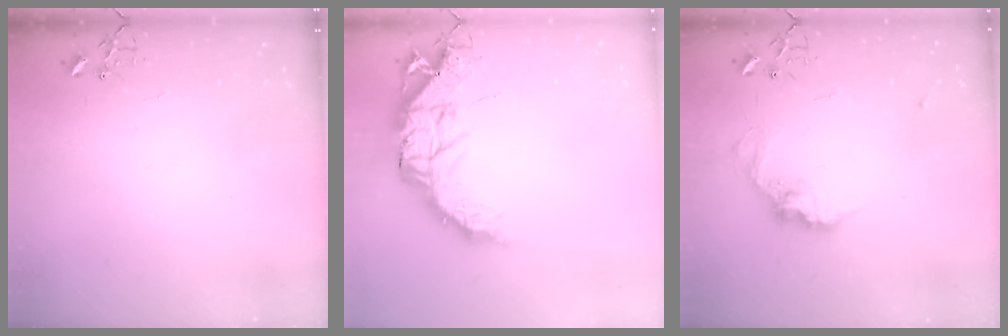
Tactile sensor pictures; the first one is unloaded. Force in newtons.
{"total": 16.2, "press": 16.2, "slide": 1.5}
{"total": 11.8, "press": 11.8, "slide": 0.6}